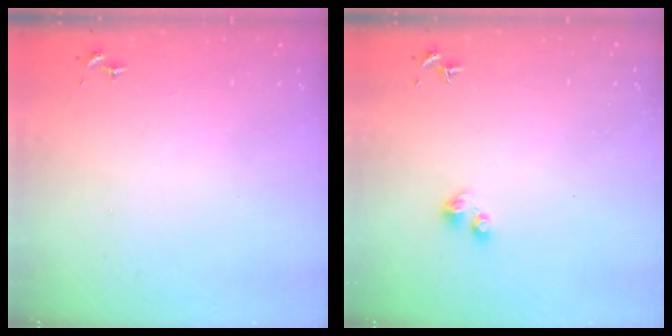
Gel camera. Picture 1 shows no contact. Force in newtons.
{"total": 2.6, "press": 2.6, "slide": 0.3}